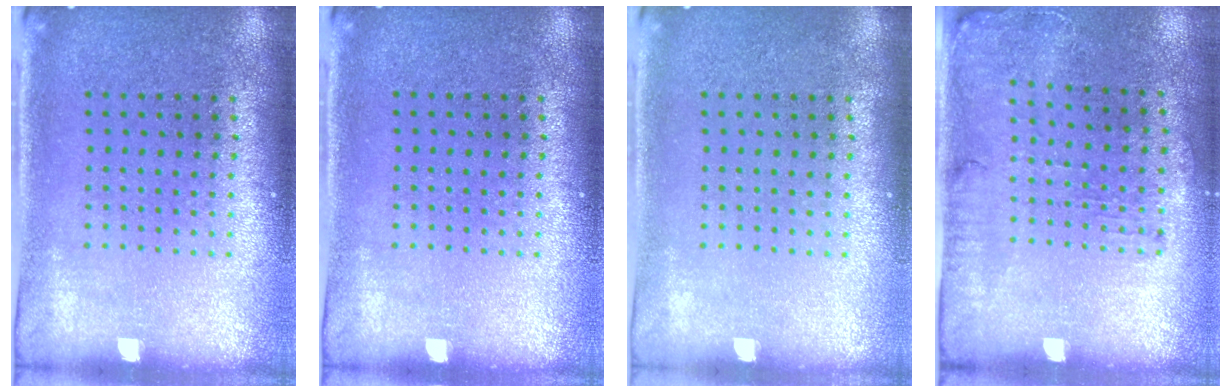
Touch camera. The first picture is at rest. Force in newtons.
{"total": 0.0}
{"total": 0.0}
{"total": 1.3, "press": 1.2, "slide": 0.6}